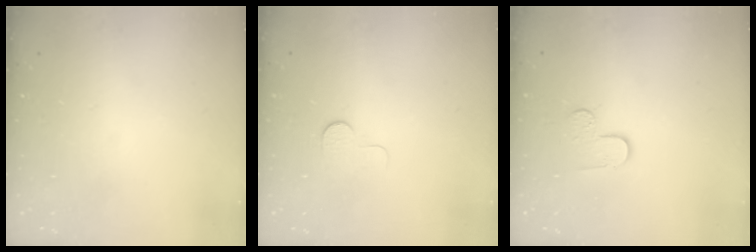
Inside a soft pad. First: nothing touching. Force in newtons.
{"total": 4.9, "press": 4.8, "slide": 0.5}
{"total": 7.3, "press": 7.2, "slide": 0.6}